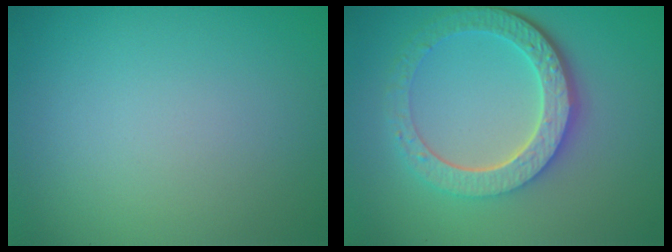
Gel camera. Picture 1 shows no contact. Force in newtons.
{"total": 5.8, "press": 4.5, "slide": 3.6}